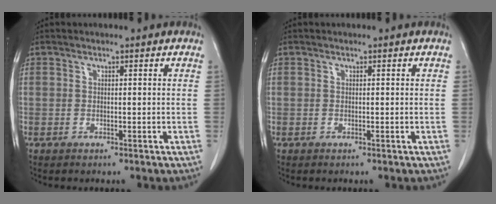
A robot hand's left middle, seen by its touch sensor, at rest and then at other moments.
{"total": 0.0}